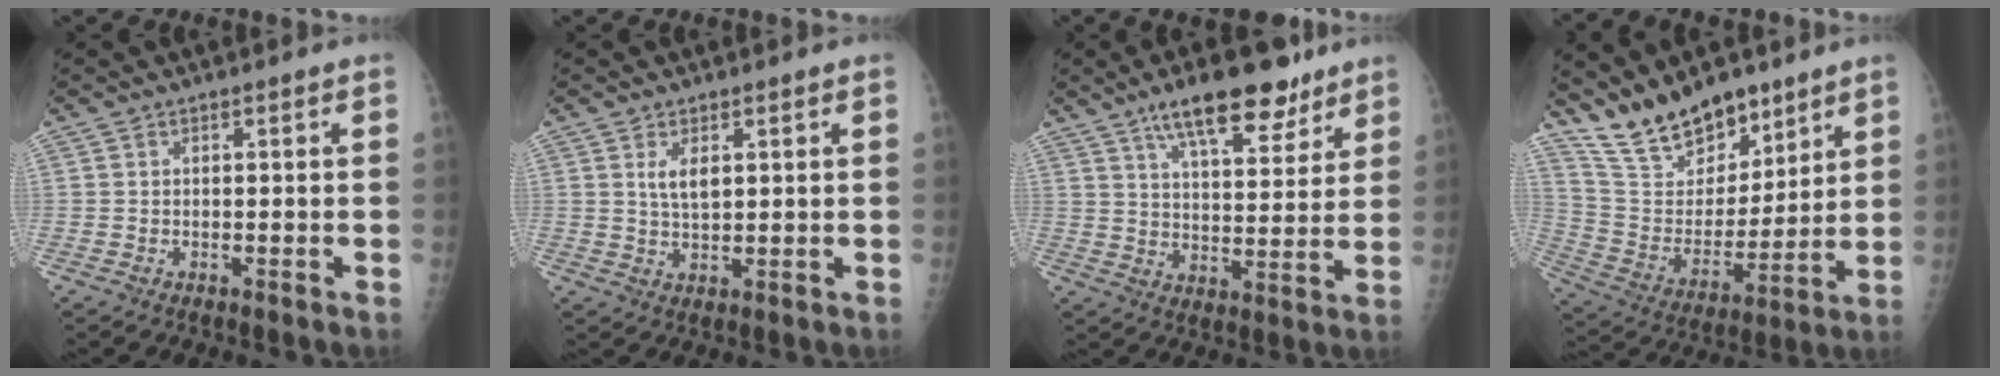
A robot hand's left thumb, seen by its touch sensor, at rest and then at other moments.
{"total": 3.5, "force": [1.4, 1.6, 2.8], "torque": [-0.047, -0.012, 0.031]}
{"total": 14.7, "force": [9.9, 5.3, 9.4], "torque": [-0.115, -0.043, 0.160]}
{"total": 15.8, "force": [12.8, 6.9, 6.2], "torque": [-0.069, -0.072, 0.244]}